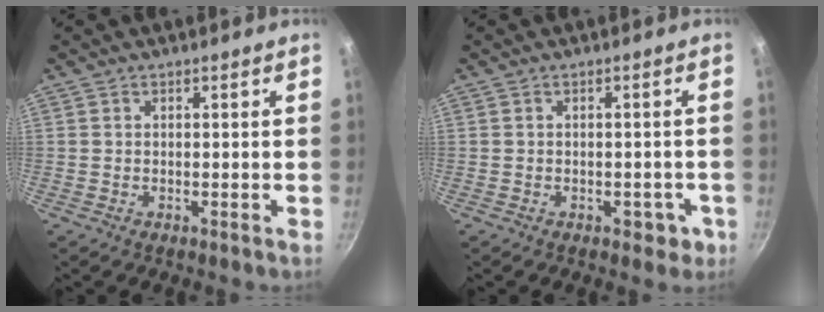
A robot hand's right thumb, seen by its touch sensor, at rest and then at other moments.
{"total": 3.2, "force": [-1.6, 2.2, 1.8], "torque": [-0.002, 0.011, -0.018]}